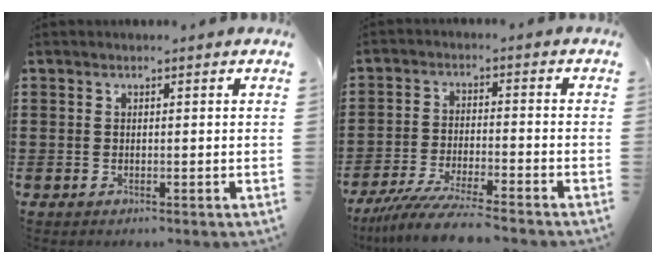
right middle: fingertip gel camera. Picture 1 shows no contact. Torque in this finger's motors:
{"motor_torque": [1.48, -0.65, 0.51, 0.14]}